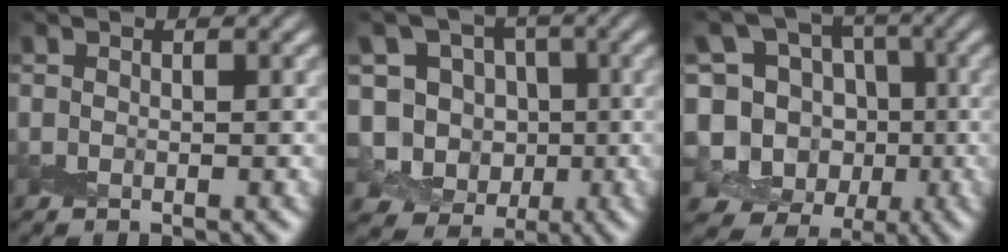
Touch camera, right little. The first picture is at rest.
{"total": 9.0, "force": [-1.1, 8.2, 3.5], "torque": [-0.060, 0.012, -0.045]}
{"total": 13.8, "force": [-2.4, 13.1, 3.8], "torque": [-0.125, 0.018, -0.037]}